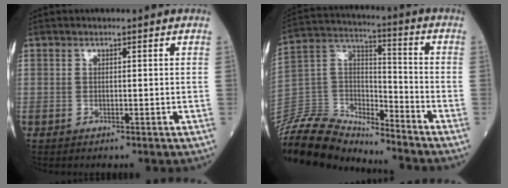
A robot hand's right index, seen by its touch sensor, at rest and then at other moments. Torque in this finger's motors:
{"motor_torque": [0.64, -1.36, 0.48, 0.09]}